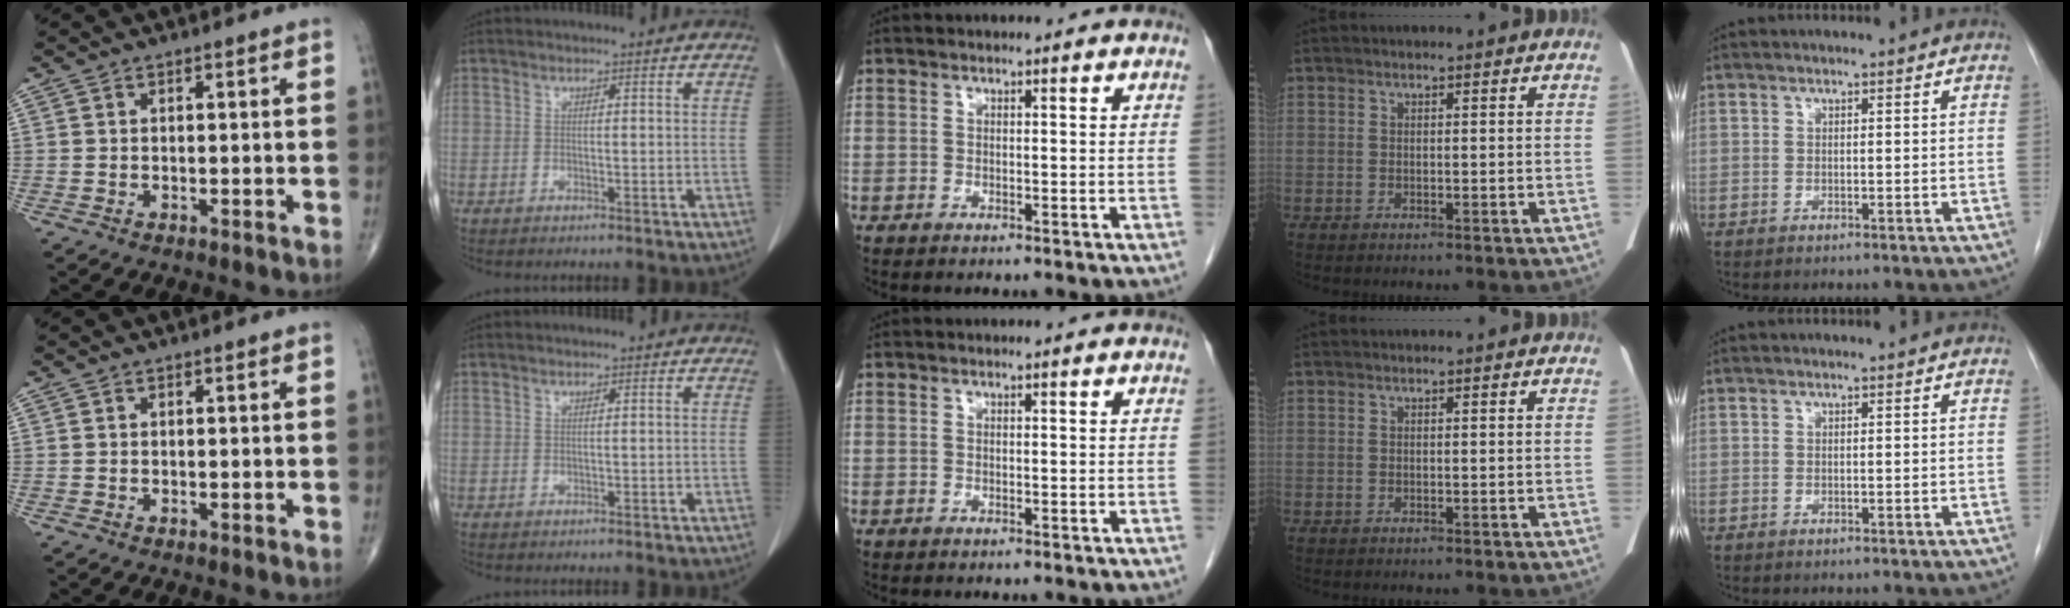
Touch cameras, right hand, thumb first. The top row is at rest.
{}